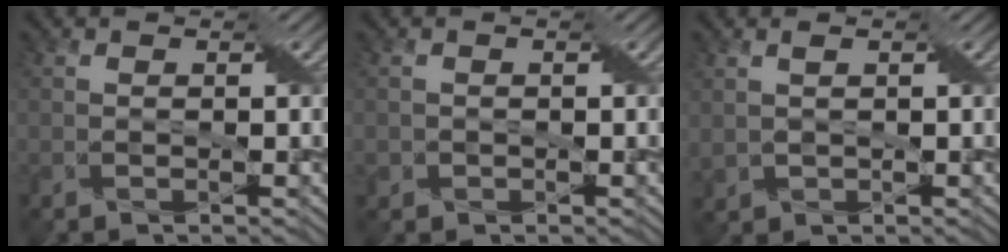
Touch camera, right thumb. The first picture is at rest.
{"total": 1.1, "force": [-0.5, 1.0, -0.1], "torque": [0.003, -0.003, -0.012]}
{"total": 1.9, "force": [0.6, 1.4, 1.1], "torque": [-0.033, -0.003, 0.014]}